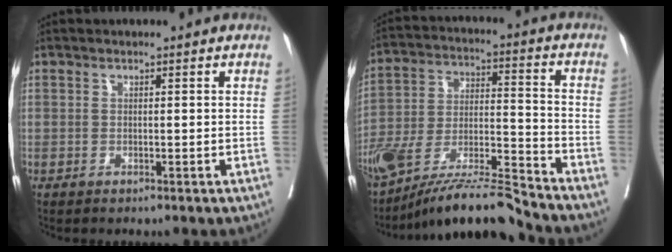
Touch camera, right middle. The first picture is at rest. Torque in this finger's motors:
{"motor_torque": [1.05, -1.09, 0.45, 0.16]}